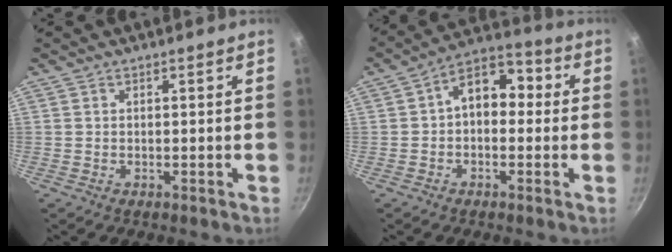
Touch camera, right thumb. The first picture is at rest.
{"total": 10.0, "force": [0.6, 6.6, 7.5], "torque": [-0.084, 0.037, -0.007]}